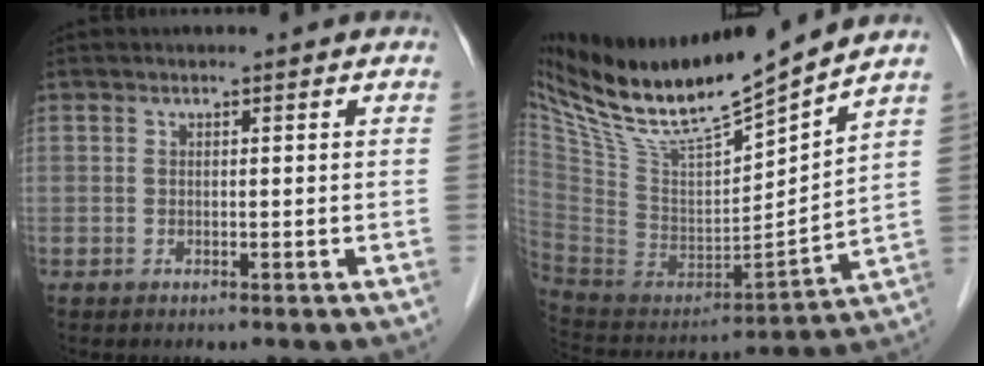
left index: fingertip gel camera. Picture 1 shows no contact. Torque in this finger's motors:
{"motor_torque": [0.67, -1.47, 0.12, 0.05]}